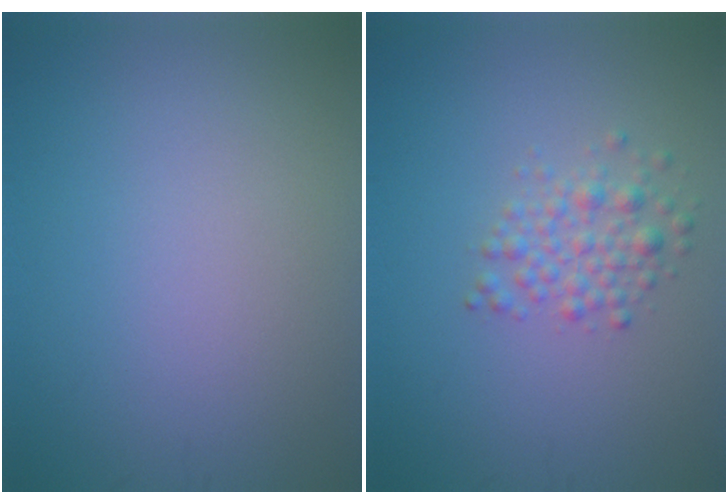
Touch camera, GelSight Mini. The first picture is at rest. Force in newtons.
{"total": 2.5, "press": 2.5, "slide": 0.1}